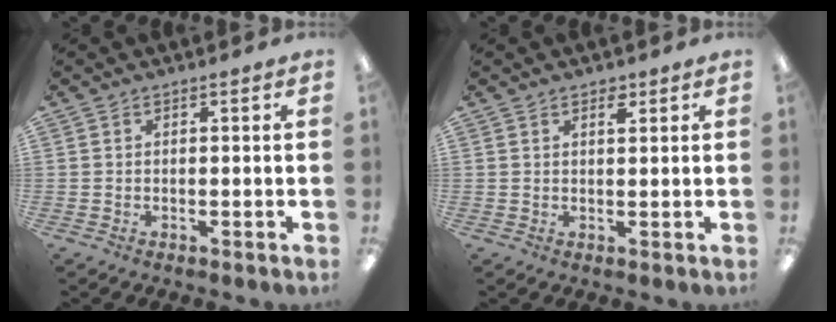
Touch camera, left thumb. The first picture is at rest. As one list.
[{"total": 2.1, "force": [1.5, 0.9, 1.2], "torque": [-0.003, -0.010, 0.022]}]